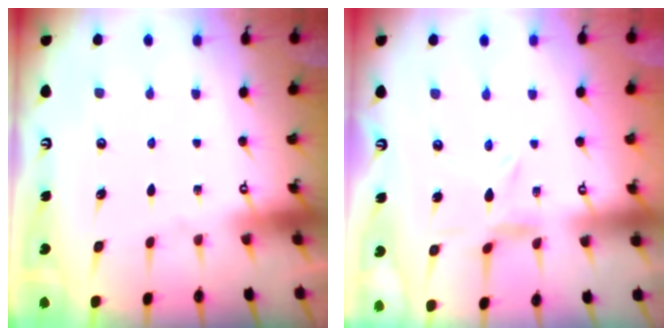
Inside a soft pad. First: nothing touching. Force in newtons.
{"total": 0.7, "press": 0.7, "slide": 0.2}